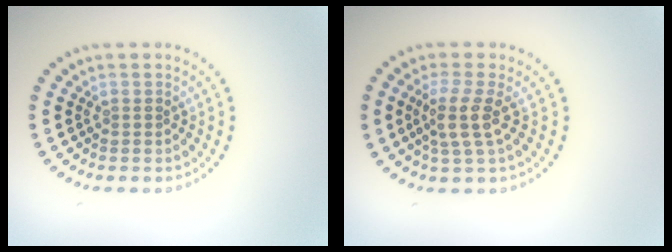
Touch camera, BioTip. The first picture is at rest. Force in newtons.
{"total": 2.9, "press": 2.4, "slide": 1.7}